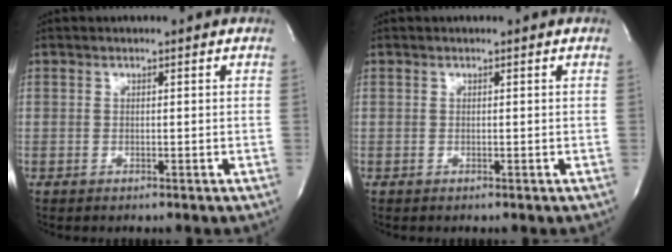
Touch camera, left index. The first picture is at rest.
{"total": 0.0}